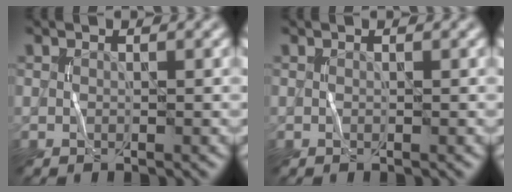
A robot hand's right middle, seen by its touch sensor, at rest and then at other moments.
{"total": 0.0}